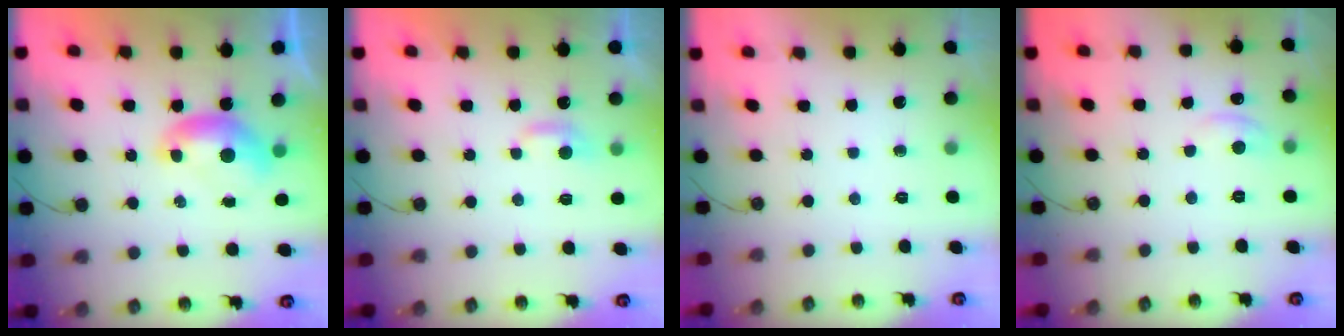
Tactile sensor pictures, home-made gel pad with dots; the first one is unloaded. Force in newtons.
{"total": 1.6, "press": 1.5, "slide": 0.6}
{"total": 0.0}
{"total": 0.9, "press": 0.6, "slide": 0.7}